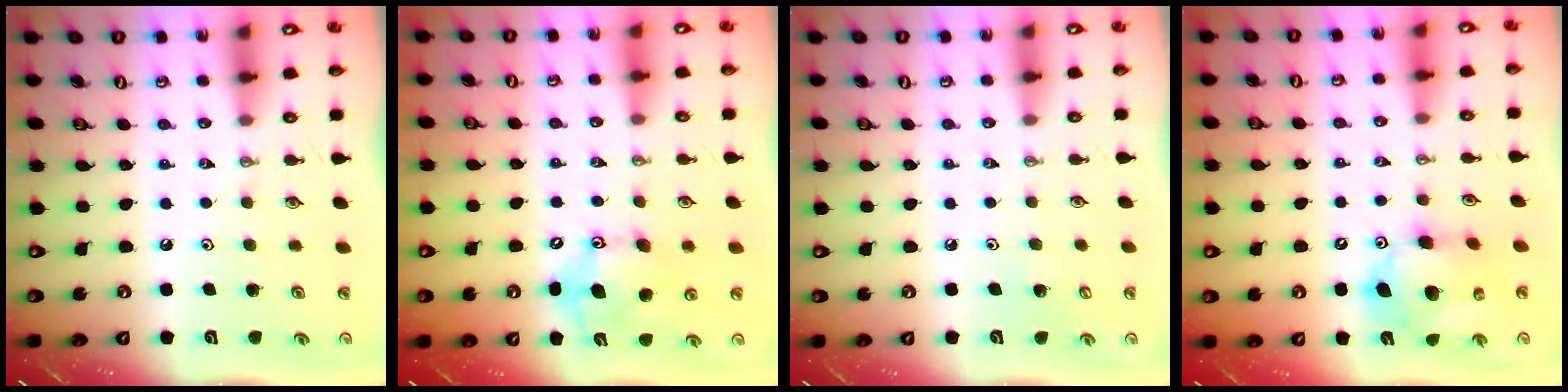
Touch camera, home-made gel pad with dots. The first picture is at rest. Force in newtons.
{"total": 11.8, "press": 11.8, "slide": 1.2}
{"total": 3.8, "press": 3.7, "slide": 0.4}
{"total": 13.7, "press": 13.4, "slide": 2.4}